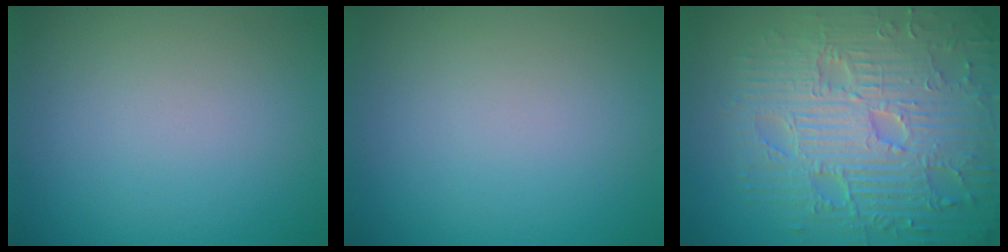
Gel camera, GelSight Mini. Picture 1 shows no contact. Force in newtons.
{"total": 0.0}
{"total": 10.5, "press": 7.1, "slide": 7.8}